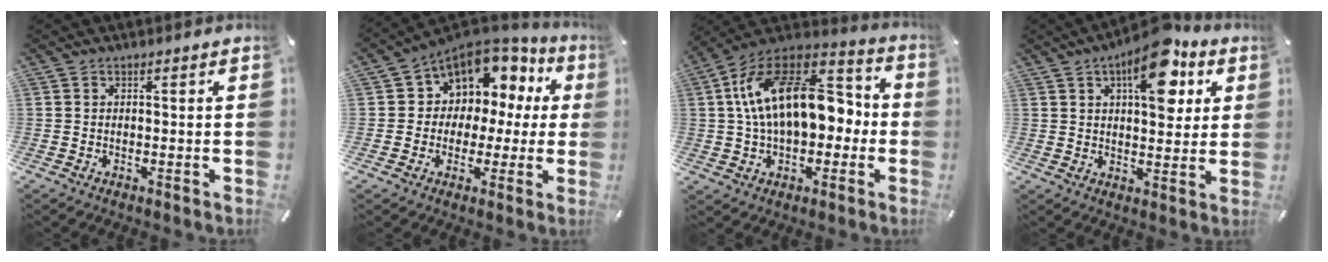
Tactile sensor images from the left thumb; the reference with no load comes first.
{"total": 8.5, "force": [3.5, 7.5, 2.3], "torque": [-0.044, -0.040, 0.068]}
{"total": 21.8, "force": [3.3, 13.5, 16.8], "torque": [-0.302, 0.007, 0.050]}
{"total": 14.8, "force": [7.4, 6.8, 10.8], "torque": [-0.146, -0.029, 0.121]}